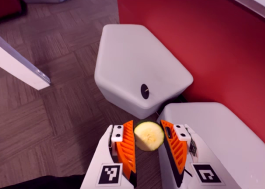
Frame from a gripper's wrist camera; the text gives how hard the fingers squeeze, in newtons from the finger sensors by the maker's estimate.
{"total": 11.6, "left": 12.2, "right": 11.1}